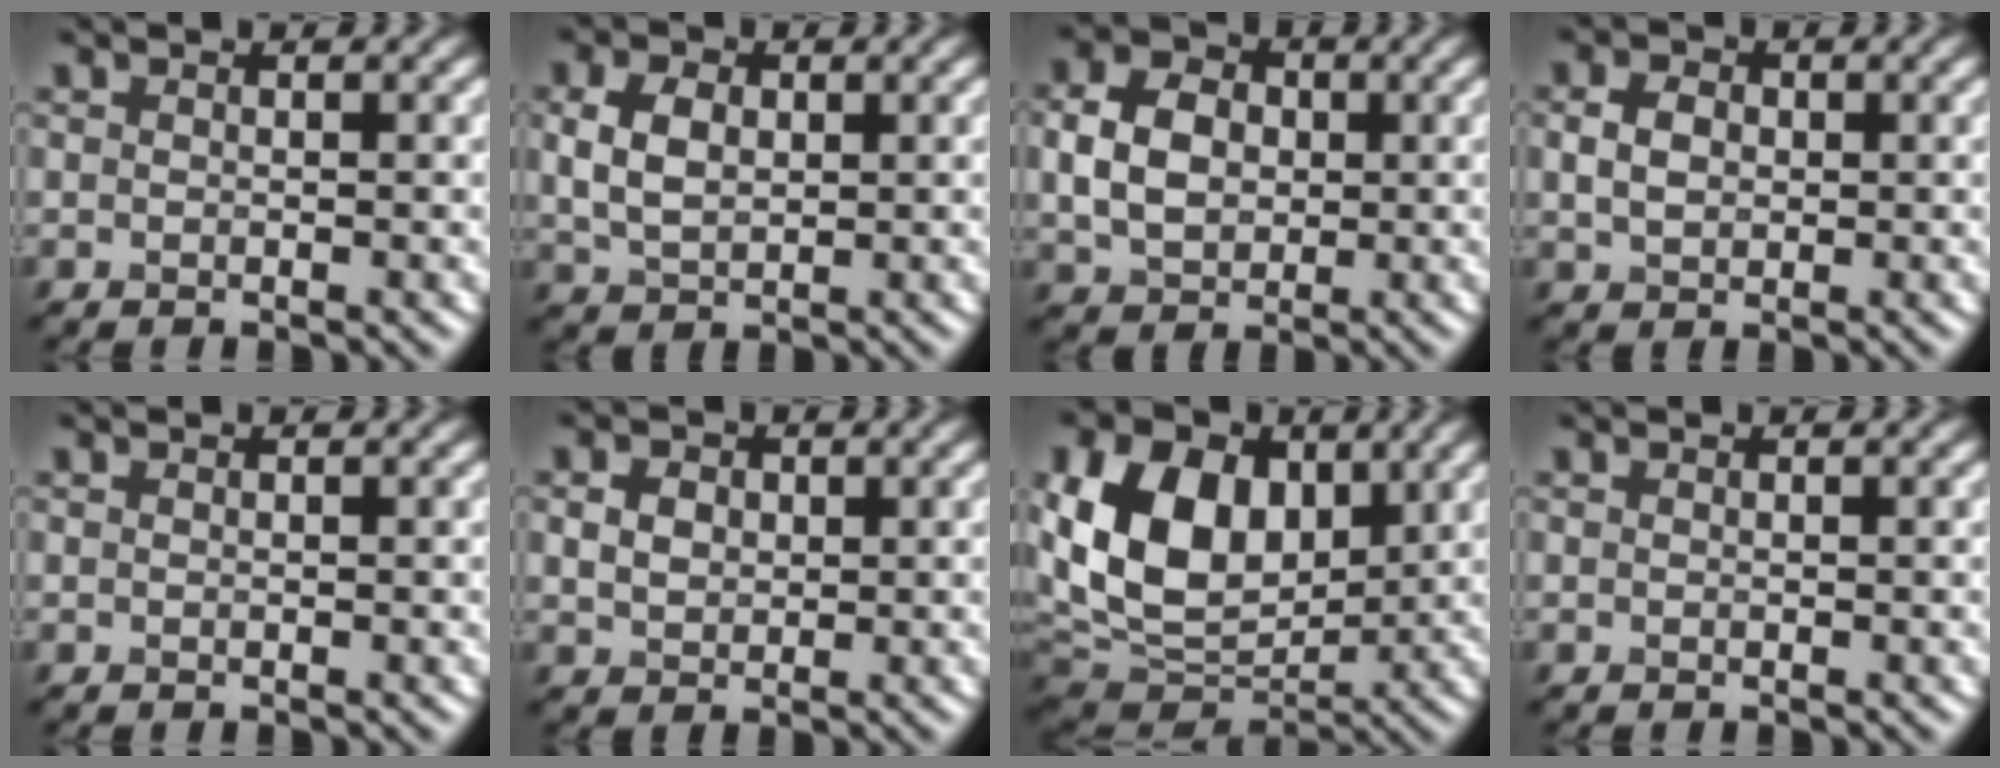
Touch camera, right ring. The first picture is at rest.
{"total": 3.8, "force": [0.8, 2.7, 2.6], "torque": [-0.063, 0.004, 0.015]}
{"total": 5.4, "force": [0.4, 4.2, 3.4], "torque": [-0.075, 0.007, 0.002]}
{"total": 2.7, "force": [0.3, 2.1, 1.7], "torque": [-0.041, 0.003, 0.003]}
{"total": 0.0}
{"total": 2.2, "force": [0.5, 1.8, 1.2], "torque": [-0.025, -0.002, 0.007]}
{"total": 12.1, "force": [2.8, 8.4, 8.3], "torque": [-0.173, 0.008, 0.042]}
{"total": 0.0}